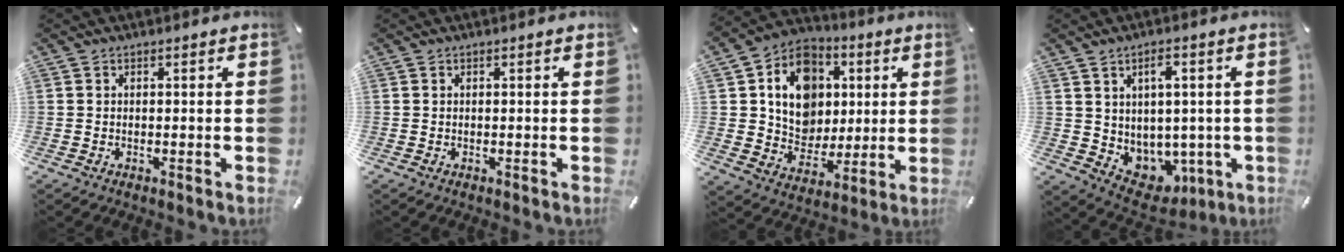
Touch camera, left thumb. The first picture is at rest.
{"total": 0.0}
{"total": 15.4, "force": [3.0, 13.4, 7.1], "torque": [-0.116, -0.012, 0.061]}
{"total": 6.7, "force": [2.2, 5.6, 3.1], "torque": [-0.050, -0.031, 0.044]}